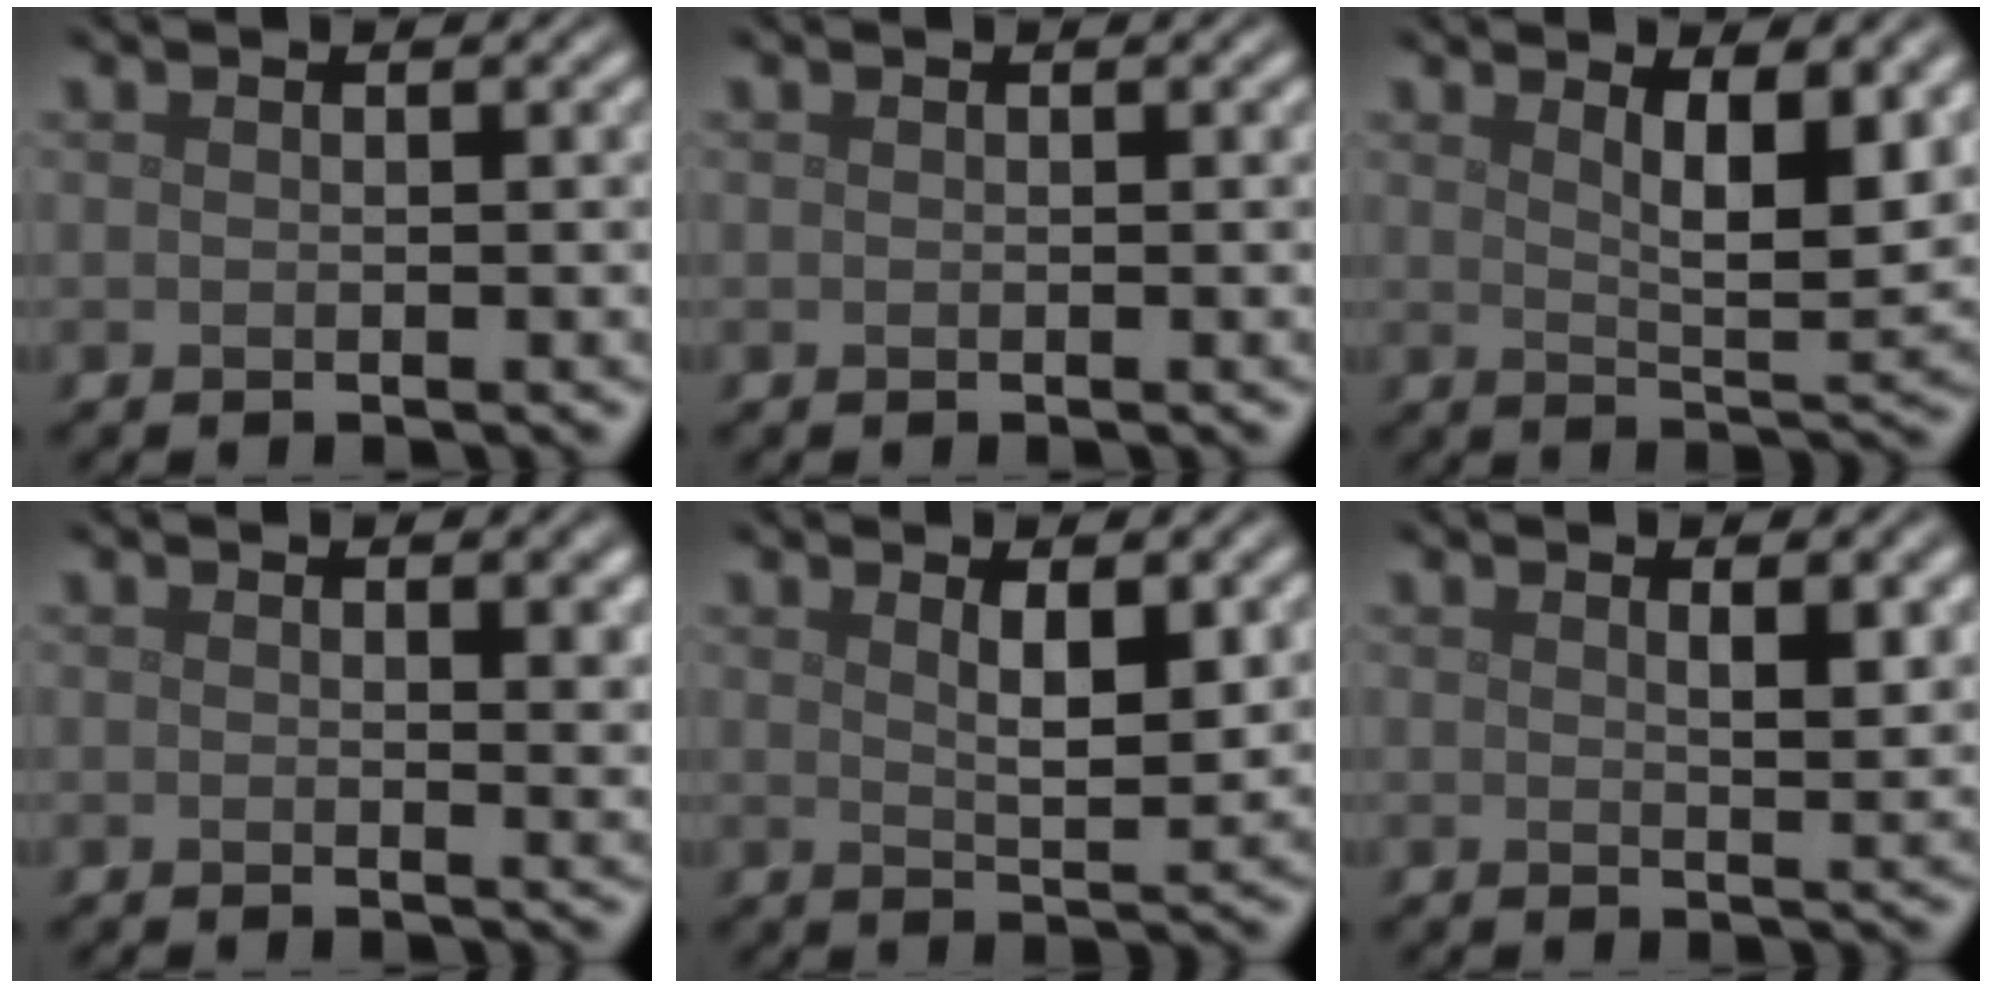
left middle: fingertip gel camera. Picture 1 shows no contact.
{"total": 0.0}
{"total": 5.5, "force": [2.4, 1.6, 4.7], "torque": [-0.070, -0.009, 0.042]}
{"total": 2.2, "force": [1.0, 0.7, 1.8], "torque": [-0.017, -0.003, 0.017]}
{"total": 3.0, "force": [1.4, 0.8, 2.5], "torque": [-0.041, -0.006, 0.027]}
{"total": 2.4, "force": [1.3, 0.7, 2.0], "torque": [-0.023, -0.001, 0.021]}